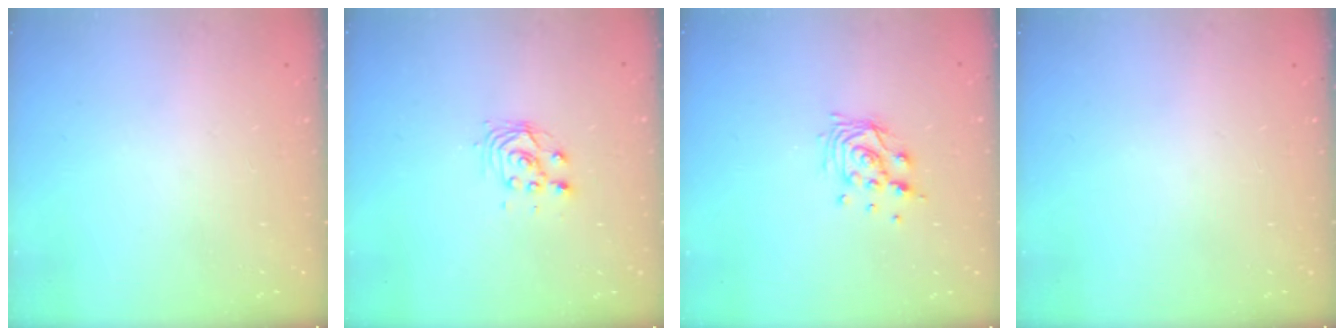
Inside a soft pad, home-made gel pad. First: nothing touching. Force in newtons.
{"total": 4.4, "press": 4.4, "slide": 0.2}
{"total": 9.3, "press": 9.3, "slide": 0.4}
{"total": 0.0}